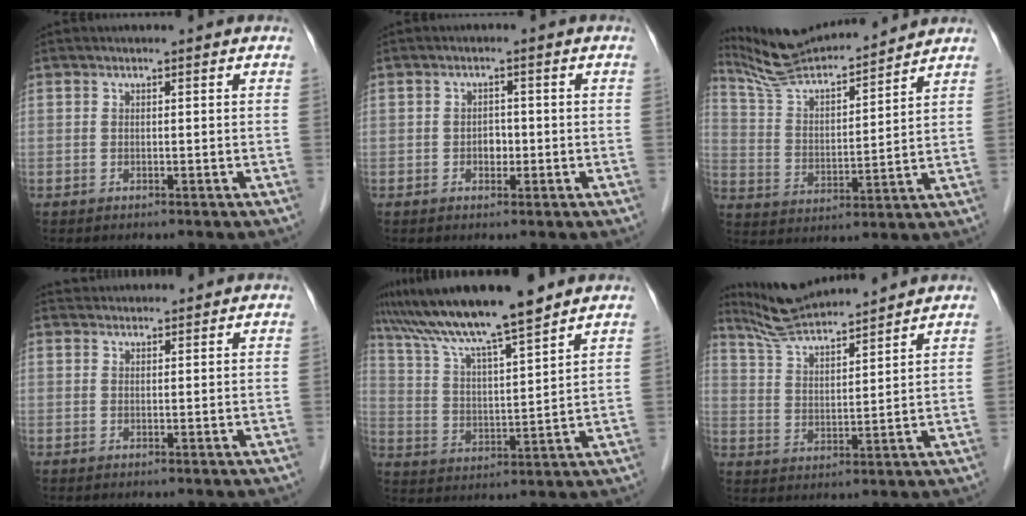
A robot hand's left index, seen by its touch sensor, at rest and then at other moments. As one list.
[{"total": 1.9, "force": [-0.6, 1.4, 1.1], "torque": [-0.015, 0.006, -0.010]}, {"total": 15.2, "force": [14.3, 1.2, 5.1], "torque": [-0.097, 0.009, 0.251]}, {"total": 2.7, "force": [2.7, 0.5, 0.1], "torque": [-0.003, 0.029, 0.046]}, {"total": 13.5, "force": [11.4, -0.3, 7.2], "torque": [-0.133, 0.010, 0.204]}, {"total": 11.8, "force": [11.1, 0.4, 4.0], "torque": [-0.081, 0.022, 0.196]}]